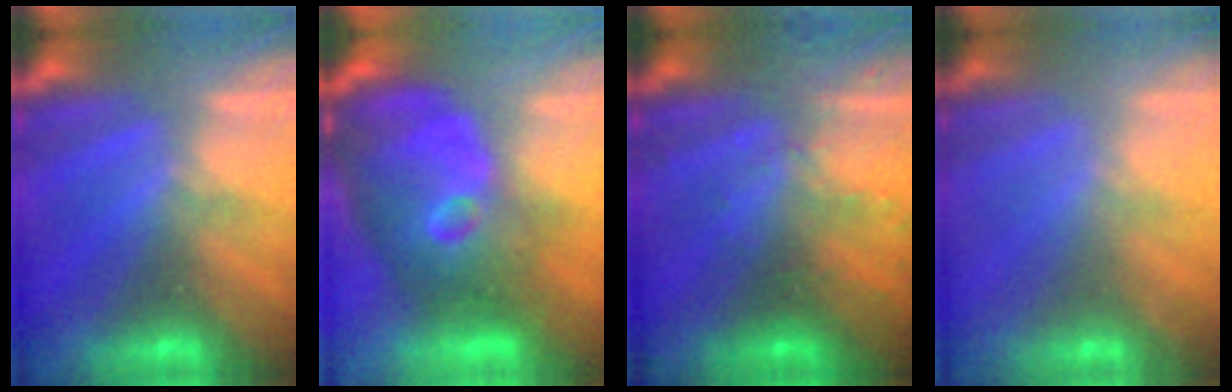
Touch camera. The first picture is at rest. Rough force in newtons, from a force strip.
{"total": 10.9}
{"total": 3.0}
{"total": 1.5}